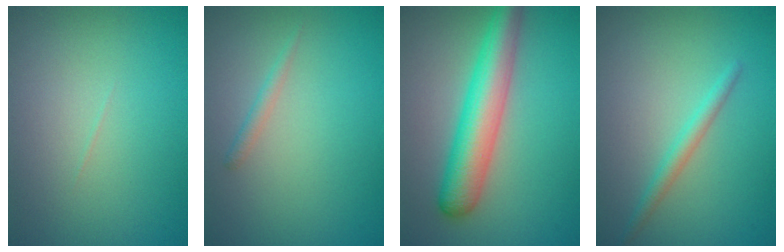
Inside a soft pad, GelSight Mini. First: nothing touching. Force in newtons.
{"total": 0.9, "press": 0.9, "slide": 0.0}
{"total": 6.2, "press": 6.2, "slide": 0.1}
{"total": 1.7, "press": 1.7, "slide": 0.1}